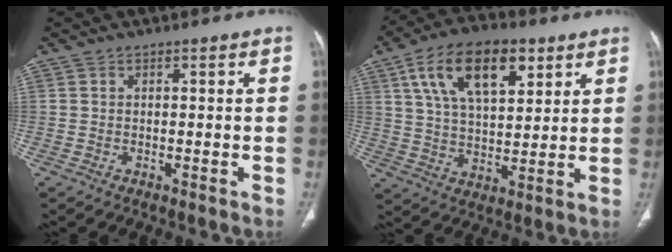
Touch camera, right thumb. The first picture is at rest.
{"total": 16.9, "force": [7.7, 8.6, 12.4], "torque": [-0.186, -0.014, 0.134]}